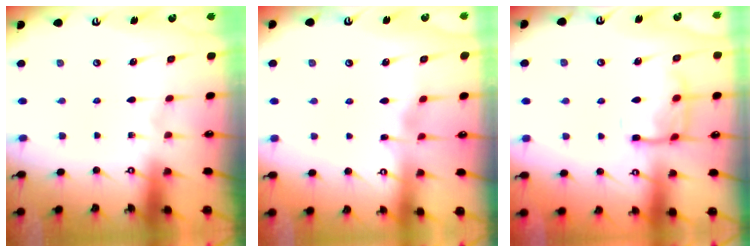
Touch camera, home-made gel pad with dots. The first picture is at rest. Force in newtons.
{"total": 2.5, "press": 2.5, "slide": 0.2}
{"total": 12.2, "press": 12.2, "slide": 0.9}